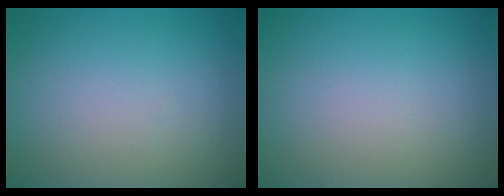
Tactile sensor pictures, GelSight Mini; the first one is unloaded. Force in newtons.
{"total": 0.0}